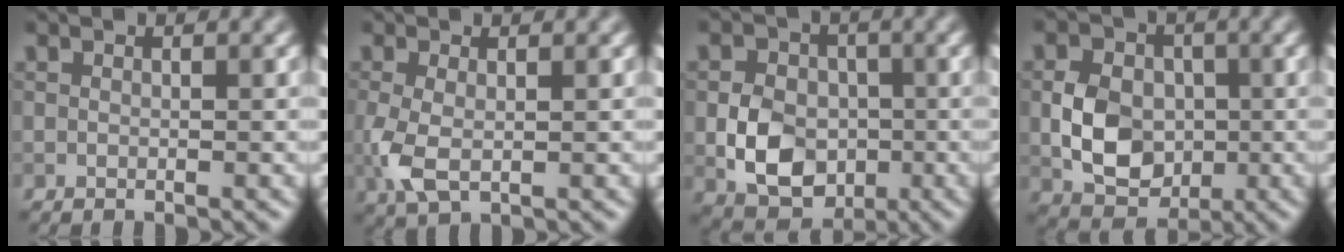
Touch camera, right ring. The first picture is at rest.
{"total": 3.5, "force": [-0.4, 1.9, 2.9], "torque": [-0.075, -0.009, -0.005]}
{"total": 6.2, "force": [-1.2, 4.7, 3.7], "torque": [-0.064, 0.001, -0.029]}
{"total": 6.0, "force": [-0.8, 4.5, 3.9], "torque": [-0.069, 0.003, -0.019]}